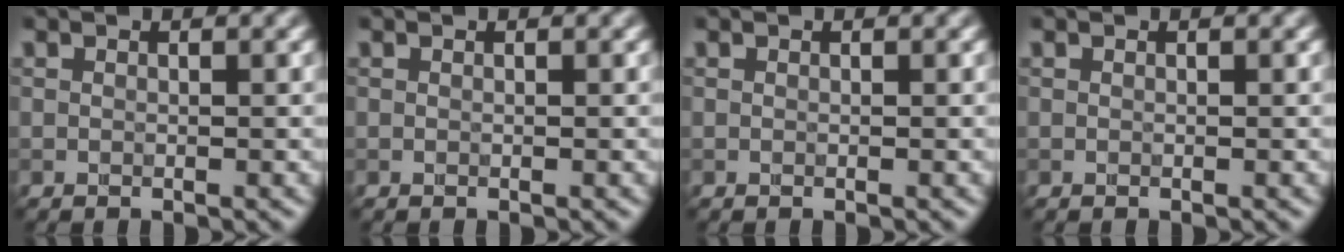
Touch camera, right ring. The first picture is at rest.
{"total": 0.0}
{"total": 0.0}
{"total": 0.0}